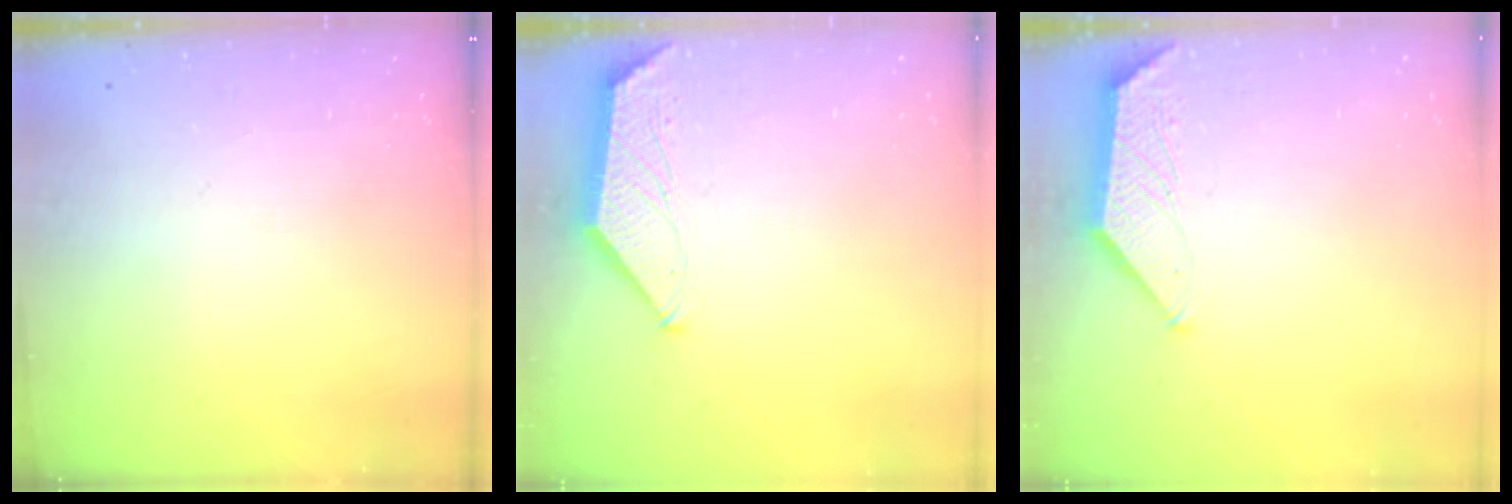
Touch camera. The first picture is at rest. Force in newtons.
{"total": 1.6, "press": 1.5, "slide": 0.3}
{"total": 0.8, "press": 0.8, "slide": 0.2}